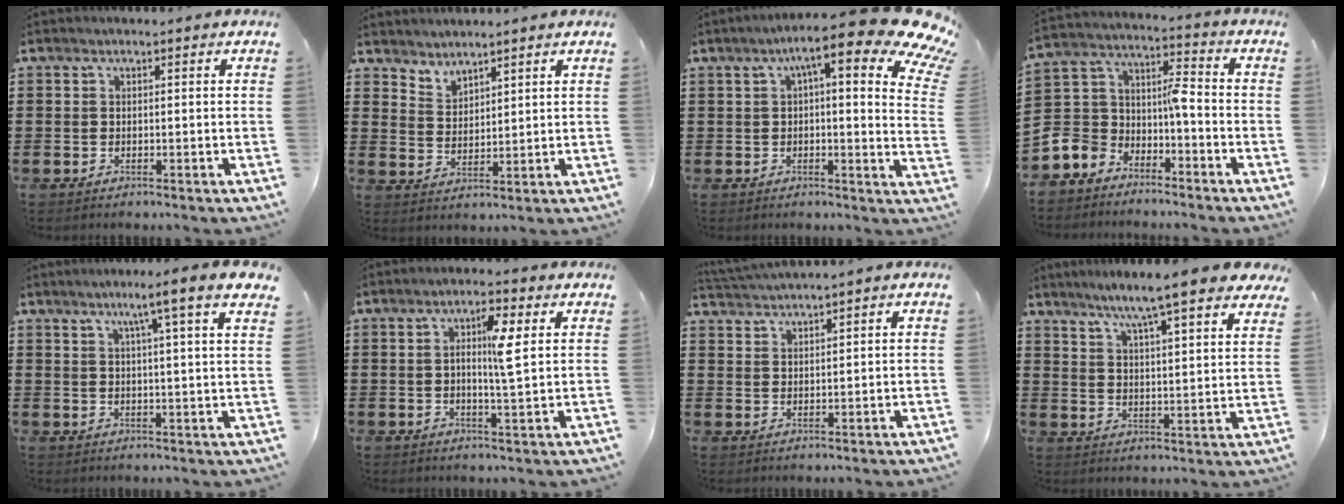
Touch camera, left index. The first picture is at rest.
{"total": 3.0, "force": [2.9, 0.6, -0.4], "torque": [-0.001, -0.006, 0.057]}
{"total": 12.6, "force": [7.1, 2.2, 10.2], "torque": [-0.161, -0.031, 0.109]}
{"total": 5.8, "force": [-4.4, 3.3, 1.7], "torque": [-0.066, -0.008, -0.099]}
{"total": 5.9, "force": [3.5, -0.8, 4.7], "torque": [-0.085, -0.013, 0.049]}
{"total": 5.7, "force": [1.4, 0.6, 5.4], "torque": [-0.100, 0.000, 0.018]}
{"total": 2.0, "force": [1.9, -0.5, 0.0], "torque": [-0.005, -0.001, 0.038]}
{"total": 7.1, "force": [6.1, -0.6, 3.6], "torque": [-0.087, -0.036, 0.097]}